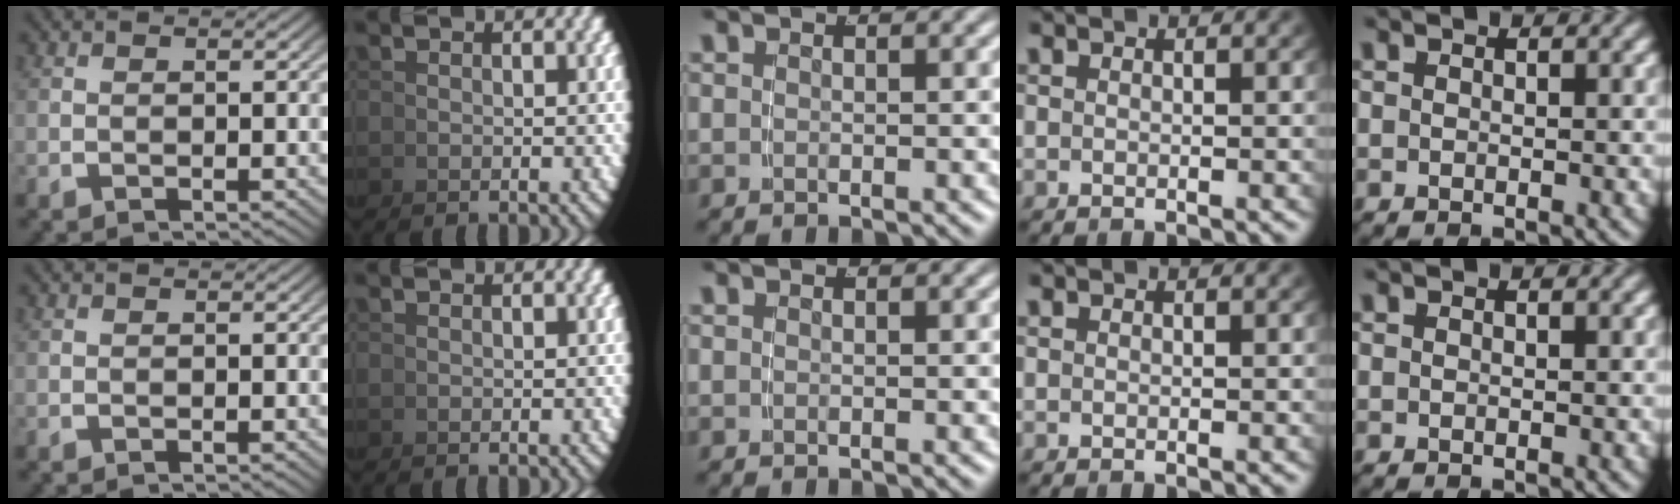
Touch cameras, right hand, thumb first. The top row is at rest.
{}